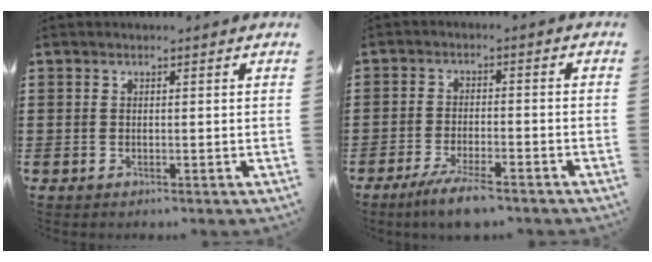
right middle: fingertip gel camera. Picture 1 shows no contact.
{"total": 5.1, "force": [-4.0, 0.5, 3.1], "torque": [-0.062, -0.007, -0.075]}